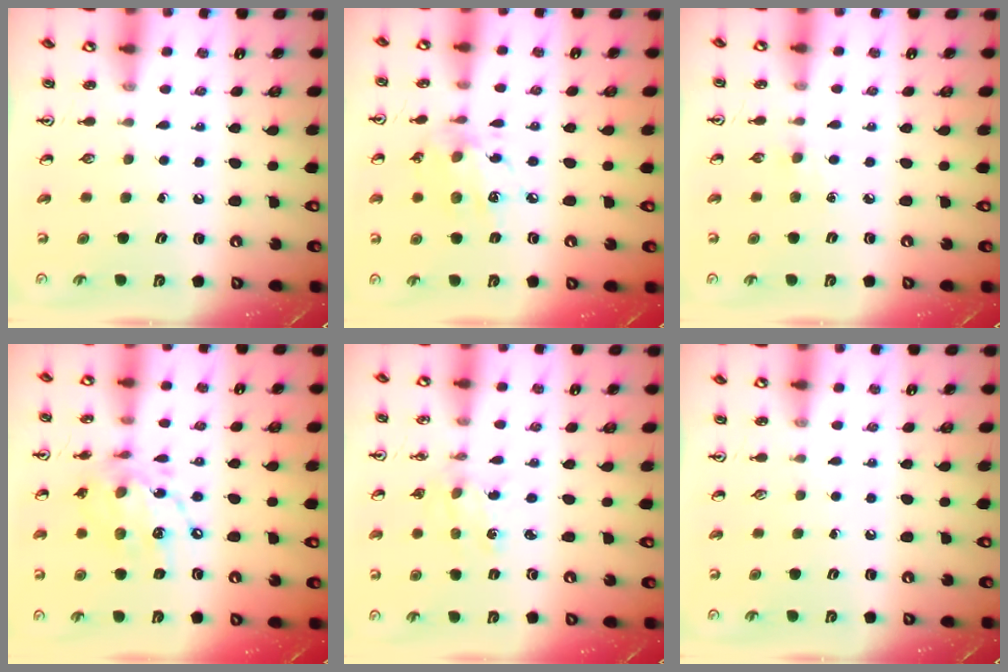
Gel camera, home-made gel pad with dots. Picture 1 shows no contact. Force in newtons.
{"total": 9.7, "press": 9.7, "slide": 0.7}
{"total": 2.9, "press": 2.9, "slide": 0.4}
{"total": 13.4, "press": 13.4, "slide": 1.0}
{"total": 0.8, "press": 0.8, "slide": 0.1}
{"total": 0.0}